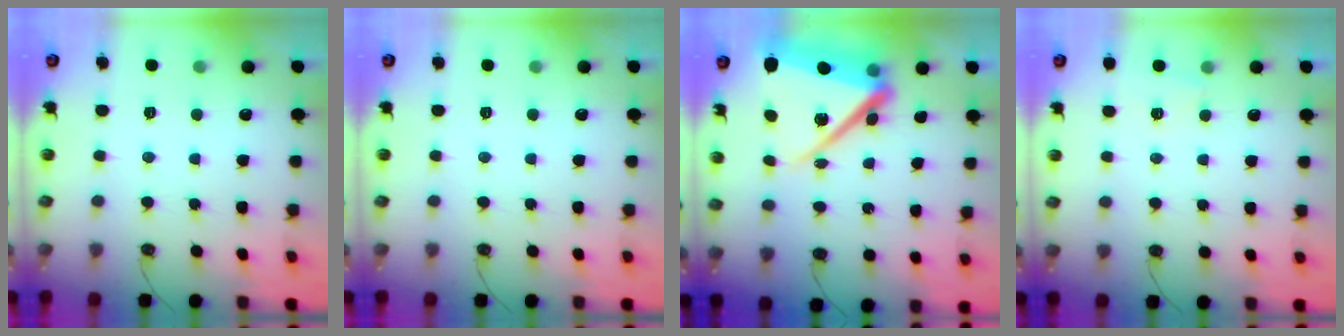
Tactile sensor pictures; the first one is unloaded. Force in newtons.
{"total": 0.0}
{"total": 17.5, "press": 17.4, "slide": 2.2}
{"total": 3.1, "press": 2.3, "slide": 2.1}